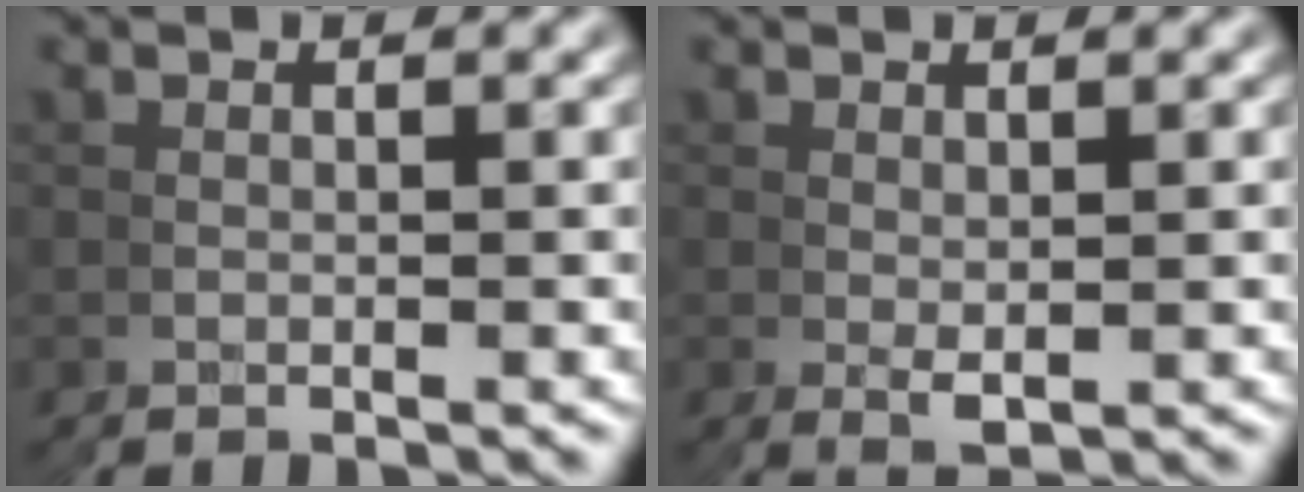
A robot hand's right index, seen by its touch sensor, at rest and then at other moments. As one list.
[{"total": 0.8, "force": [0.3, 0.3, 0.7], "torque": [-0.011, -0.006, 0.014]}]